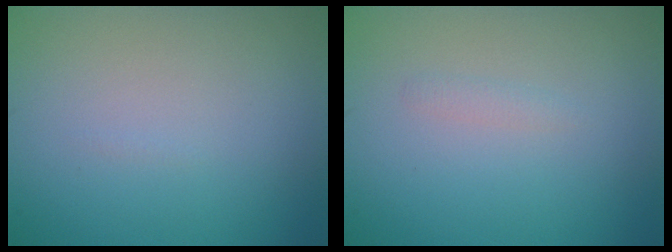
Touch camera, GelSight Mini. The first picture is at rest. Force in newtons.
{"total": 0.7, "press": 0.7, "slide": 0.0}